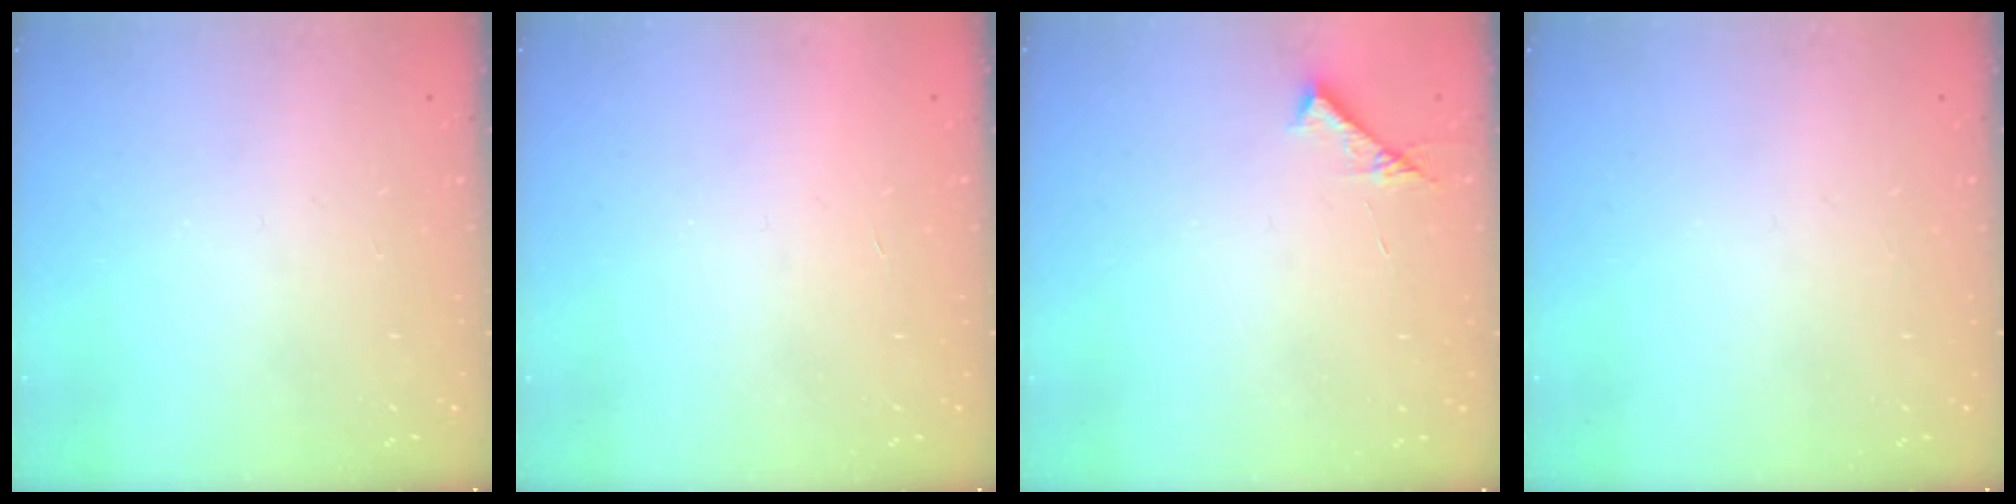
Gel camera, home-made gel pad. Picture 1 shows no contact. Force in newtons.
{"total": 1.7, "press": 1.7, "slide": 0.1}
{"total": 6.9, "press": 6.9, "slide": 0.7}
{"total": 0.0}